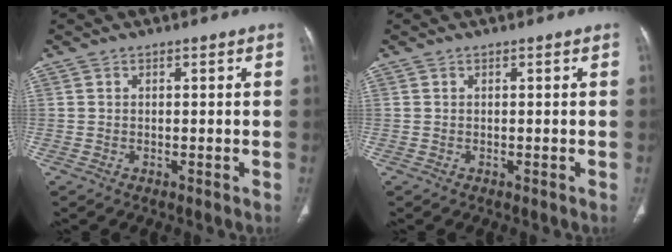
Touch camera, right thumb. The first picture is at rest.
{"total": 0.0}